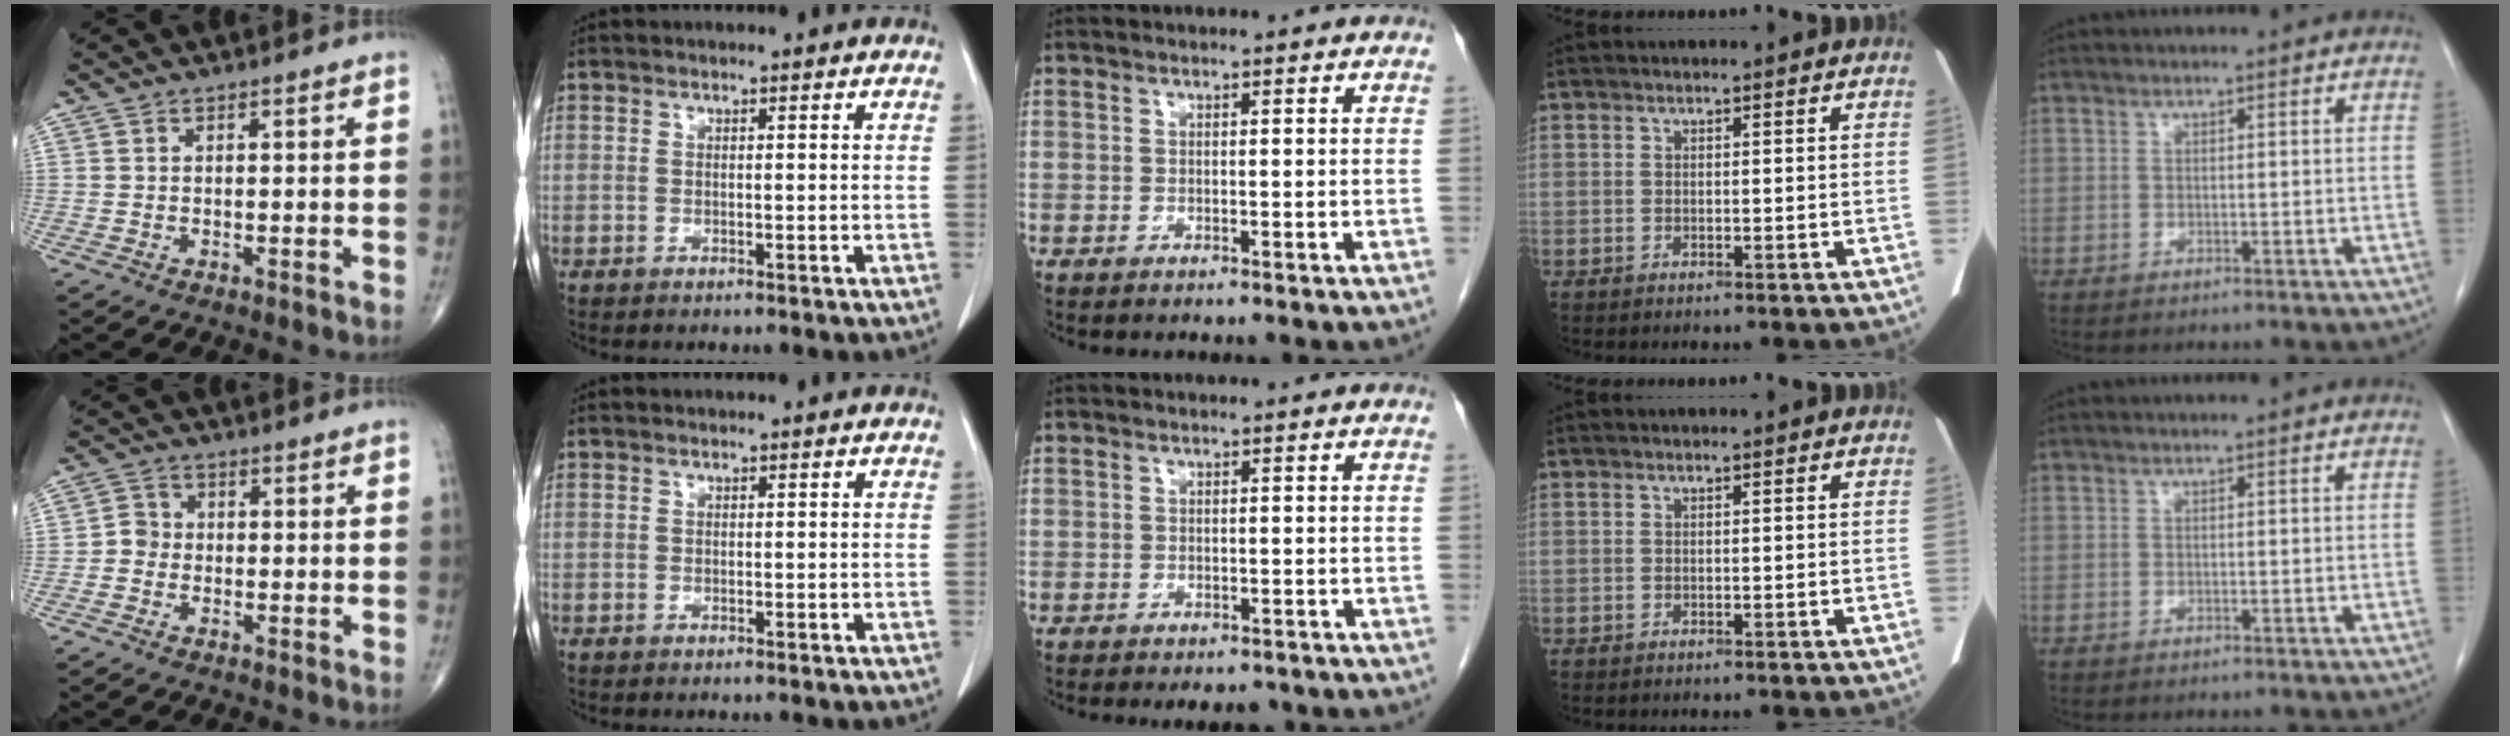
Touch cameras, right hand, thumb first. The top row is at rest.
{"thumb": {"total": 2.7, "force": [-0.8, 2.4, 1.0], "torque": [-0.001, 0.009, -0.025]}, "middle": {"total": 2.9, "force": [-2.3, 1.6, 0.9], "torque": [-0.004, 0.002, -0.025]}}